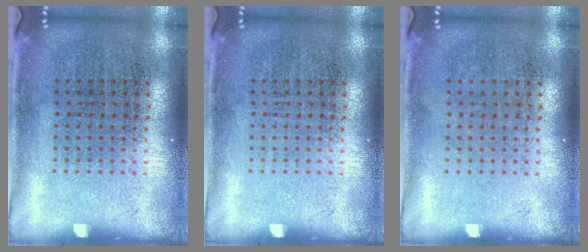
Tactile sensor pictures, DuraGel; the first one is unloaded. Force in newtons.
{"total": 0.0}
{"total": 0.0}